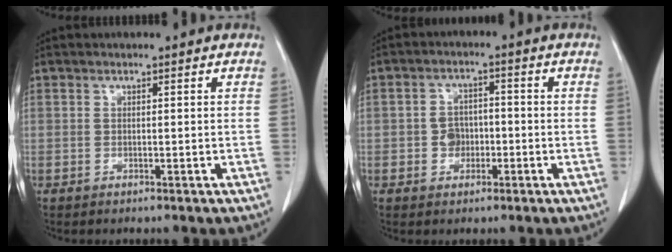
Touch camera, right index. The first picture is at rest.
{"total": 3.6, "force": [-1.0, 2.8, 2.0], "torque": [-0.030, 0.014, -0.015]}